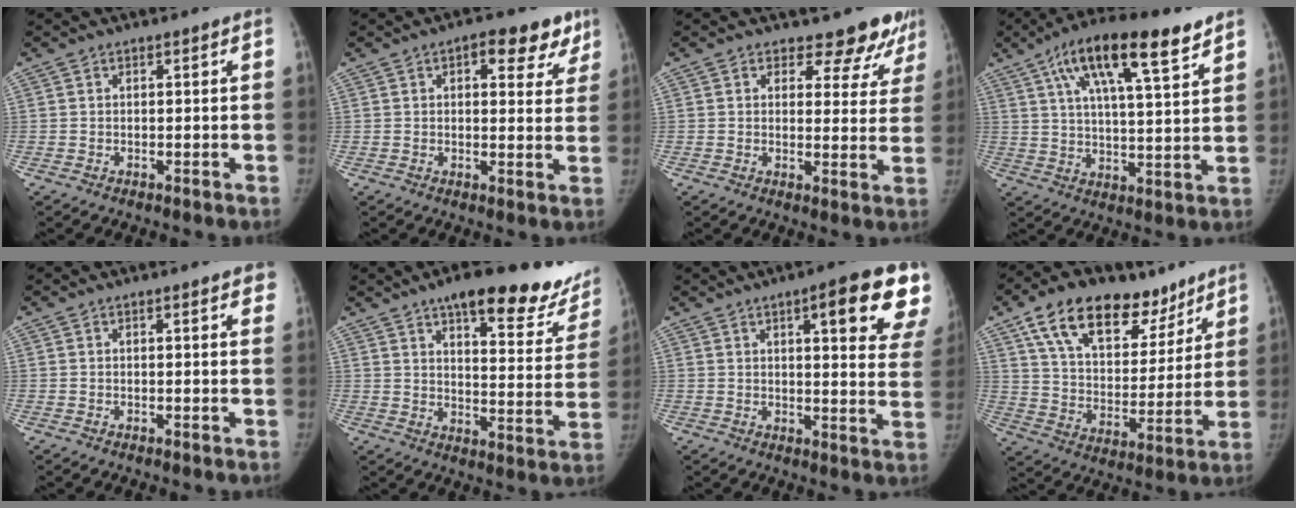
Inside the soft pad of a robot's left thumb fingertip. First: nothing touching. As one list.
[{"total": 9.0, "force": [4.9, 4.7, 5.9], "torque": [-0.031, -0.013, 0.056]}, {"total": 8.7, "force": [7.5, 4.3, 1.3], "torque": [0.038, -0.046, 0.068]}, {"total": 17.3, "force": [9.7, 5.0, 13.5], "torque": [-0.207, -0.016, 0.160]}, {"total": 3.0, "force": [1.9, 0.8, 2.3], "torque": [-0.010, 0.002, 0.017]}, {"total": 23.4, "force": [17.0, 7.9, 14.1], "torque": [-0.139, -0.075, 0.210]}, {"total": 17.0, "force": [9.1, 3.9, 13.8], "torque": [-0.150, -0.032, 0.103]}, {"total": 22.1, "force": [13.9, 12.1, 12.1], "torque": [-0.156, -0.035, 0.236]}]